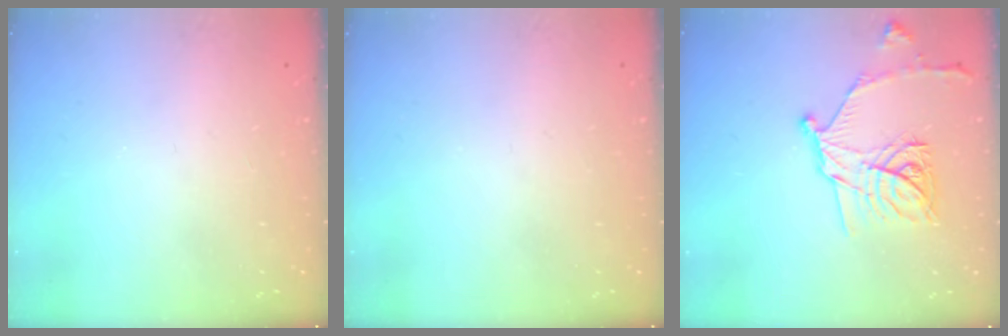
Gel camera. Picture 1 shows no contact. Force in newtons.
{"total": 0.0}
{"total": 16.7, "press": 16.6, "slide": 0.6}